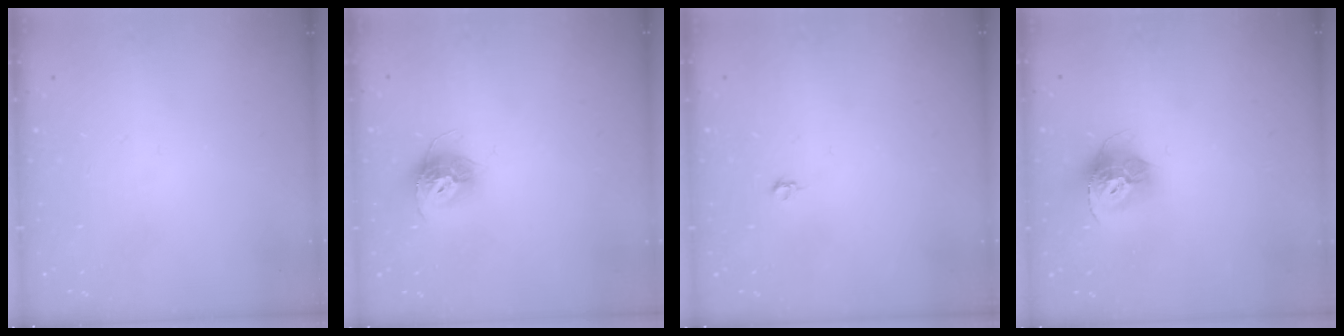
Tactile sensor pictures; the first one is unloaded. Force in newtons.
{"total": 11.2, "press": 11.2, "slide": 0.8}
{"total": 4.0, "press": 3.9, "slide": 0.7}
{"total": 13.6, "press": 13.5, "slide": 1.4}